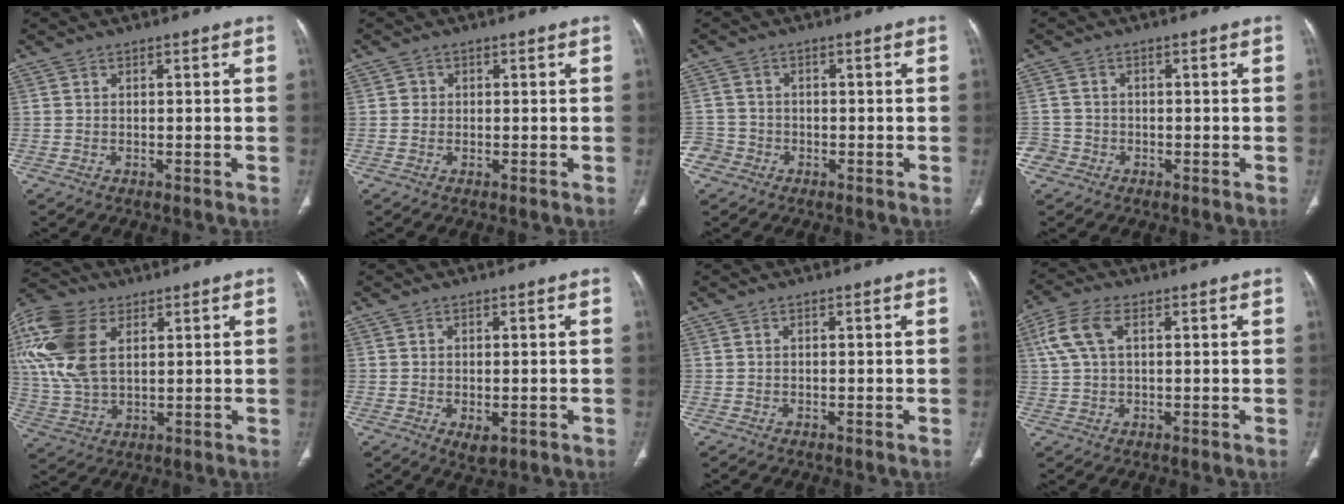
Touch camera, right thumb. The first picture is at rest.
{"total": 1.1, "force": [0.0, 1.1, 0.2], "torque": [0.005, 0.003, -0.001]}
{"total": 4.0, "force": [-2.0, 3.4, 0.5], "torque": [0.002, 0.017, -0.043]}
{"total": 3.4, "force": [-1.6, 3.0, 0.4], "torque": [0.003, 0.016, -0.034]}
{"total": 16.4, "force": [5.3, 9.9, 12.0], "torque": [-0.269, 0.000, 0.102]}
{"total": 2.8, "force": [-0.8, 1.6, 2.2], "torque": [-0.030, -0.004, -0.005]}
{"total": 0.0}
{"total": 6.8, "force": [2.1, 3.6, 5.4], "torque": [-0.131, 0.019, 0.043]}